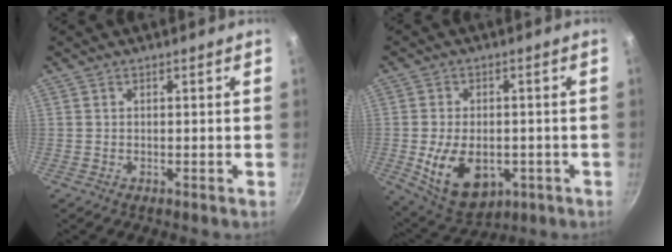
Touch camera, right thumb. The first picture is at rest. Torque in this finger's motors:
{"motor_torque": [-0.40, 0.54, 0.62, -0.90, 0.37]}